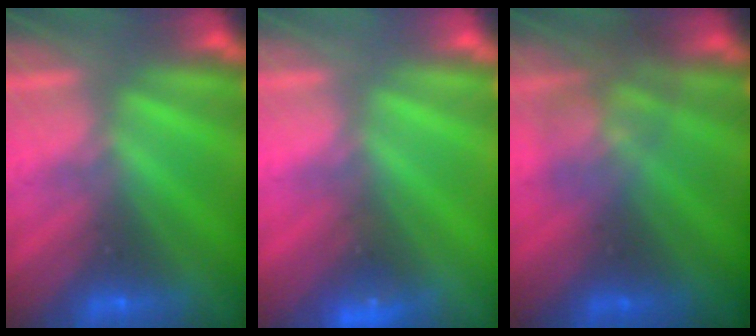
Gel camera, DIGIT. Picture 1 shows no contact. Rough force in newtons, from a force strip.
{"total": 4.5}
{"total": 1.8}